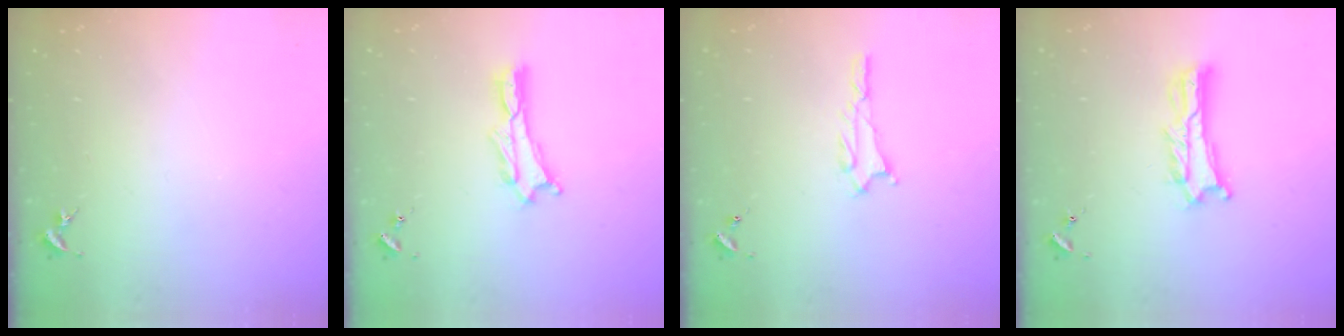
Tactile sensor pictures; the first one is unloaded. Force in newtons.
{"total": 1.1, "press": 1.1, "slide": 0.2}
{"total": 1.8, "press": 1.8, "slide": 0.2}
{"total": 3.1, "press": 3.1, "slide": 0.4}